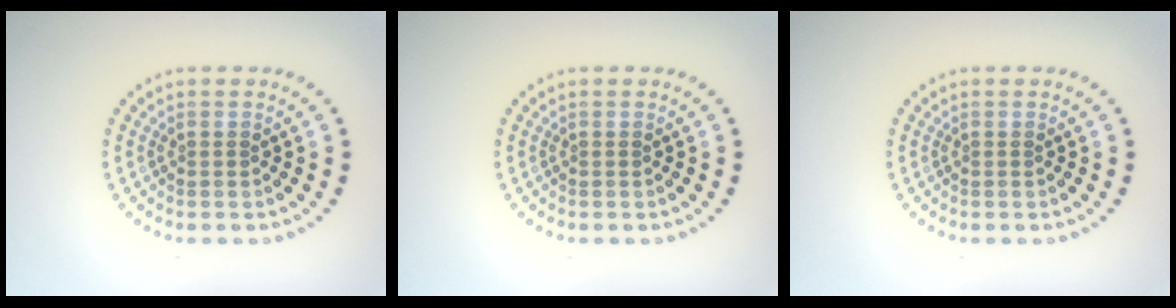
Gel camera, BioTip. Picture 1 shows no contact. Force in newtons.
{"total": 0.0}
{"total": 0.0}